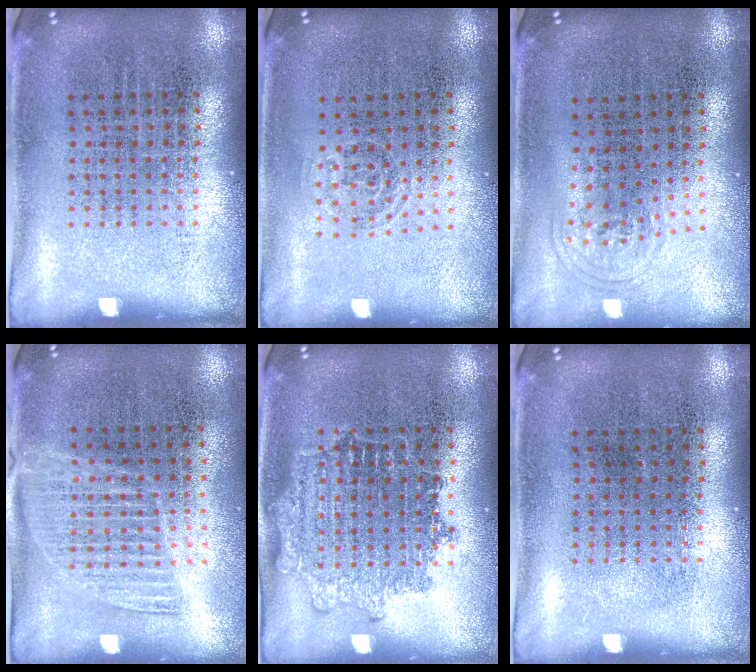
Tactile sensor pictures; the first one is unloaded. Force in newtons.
{"total": 0.7, "press": 0.6, "slide": 0.5}
{"total": 0.9, "press": 0.6, "slide": 0.7}
{"total": 1.3, "press": 1.2, "slide": 0.7}
{"total": 1.2, "press": 1.2, "slide": 0.2}
{"total": 0.0}